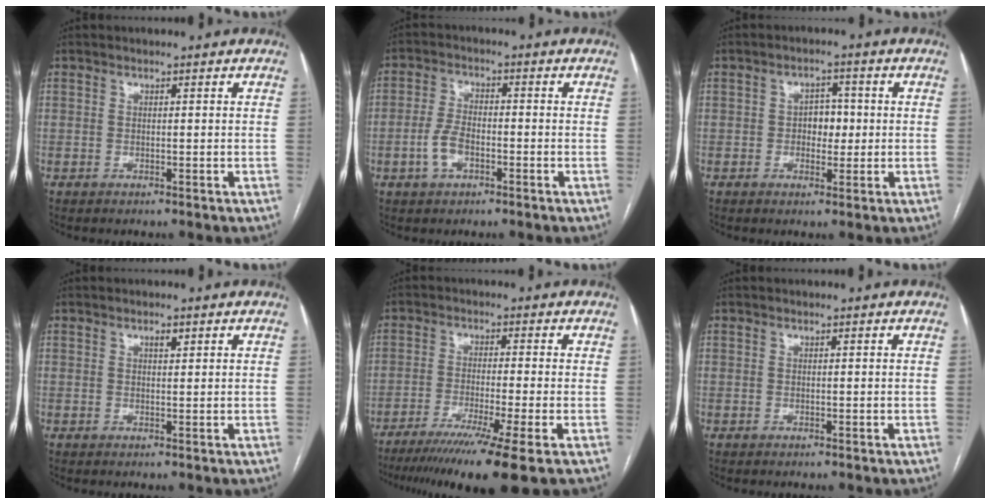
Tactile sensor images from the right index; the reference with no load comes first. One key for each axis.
{"total": 4.8, "fx": -1.9, "fy": 2.6, "fz": 3.6, "tx": -0.080, "ty": 0.008, "tz": -0.036}
{"total": 3.7, "fx": -0.1, "fy": 2.4, "fz": 2.8, "tx": -0.036, "ty": 0.009, "tz": -0.001}
{"total": 1.1, "fx": 0.6, "fy": 0.4, "fz": 0.9, "tx": -0.015, "ty": -0.001, "tz": 0.009}
{"total": 13.2, "fx": -9.4, "fy": -1.8, "fz": 9.2, "tx": -0.139, "ty": -0.041, "tz": -0.146}
{"total": 0.0}